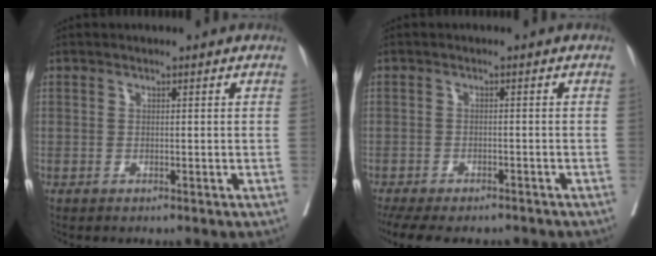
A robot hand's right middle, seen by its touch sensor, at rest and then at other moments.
{"total": 12.2, "force": [-10.1, 4.1, 5.4], "torque": [-0.114, -0.009, -0.134]}